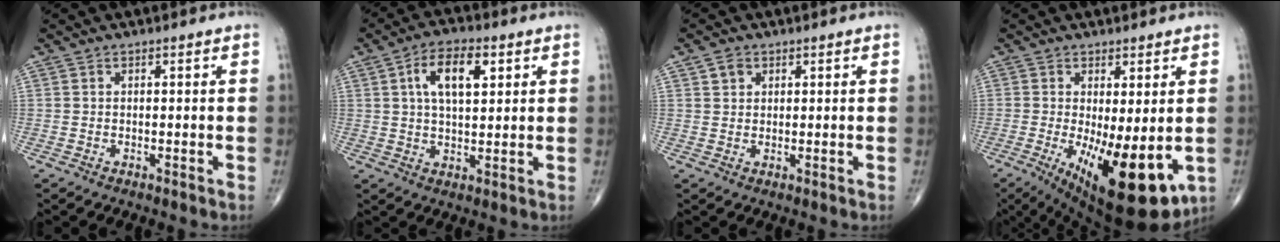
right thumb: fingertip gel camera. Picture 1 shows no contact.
{"total": 9.4, "force": [3.2, 4.4, 7.6], "torque": [-0.123, -0.002, 0.053]}
{"total": 2.3, "force": [1.1, 1.8, 0.9], "torque": [-0.006, -0.004, 0.017]}
{"total": 15.8, "force": [-3.4, 5.6, 14.4], "torque": [-0.206, -0.034, -0.031]}